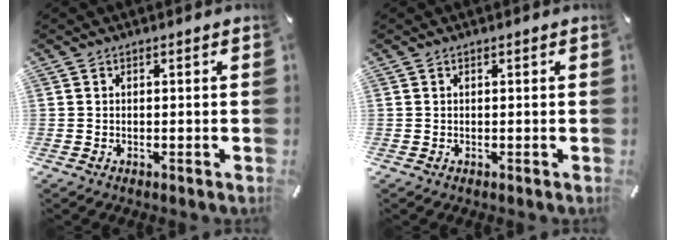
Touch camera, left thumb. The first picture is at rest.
{"total": 0.0}